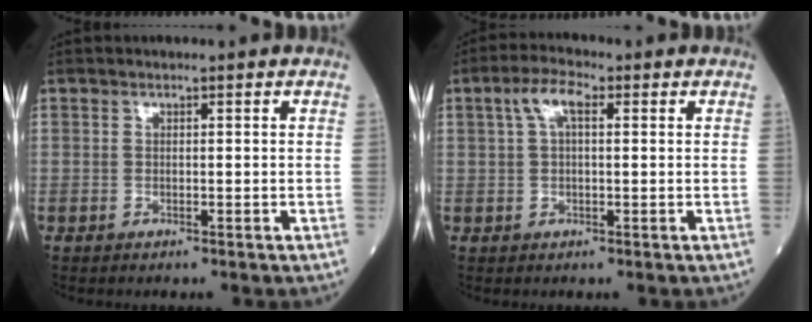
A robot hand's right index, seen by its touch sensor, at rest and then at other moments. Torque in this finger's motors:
{"motor_torque": [0.40, 0.32, 0.22, 0.07]}